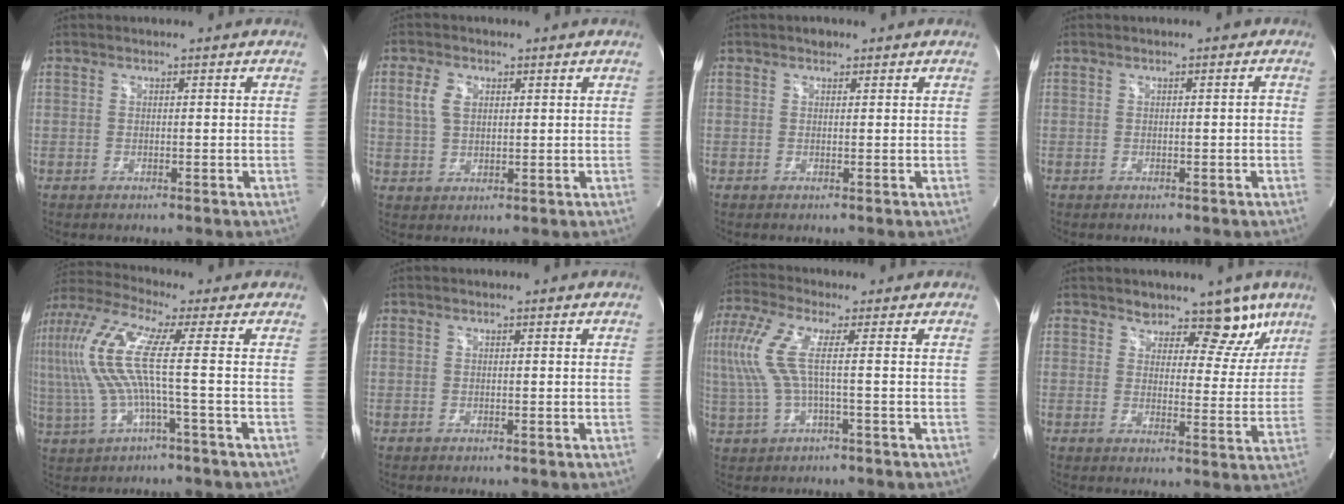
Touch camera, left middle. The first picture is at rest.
{"total": 4.1, "force": [1.3, 2.5, 2.9], "torque": [-0.068, 0.012, 0.034]}
{"total": 0.8, "force": [0.5, 0.5, 0.3], "torque": [-0.006, 0.005, 0.008]}
{"total": 0.7, "force": [0.0, 0.2, 0.7], "torque": [-0.010, 0.003, 0.000]}
{"total": 11.8, "force": [0.3, 0.4, 11.8], "torque": [-0.271, 0.024, 0.001]}
{"total": 0.0}
{"total": 9.2, "force": [1.0, 1.8, 8.9], "torque": [-0.224, 0.021, 0.016]}
{"total": 7.8, "force": [6.1, 4.0, 2.6], "torque": [-0.003, -0.011, 0.070]}